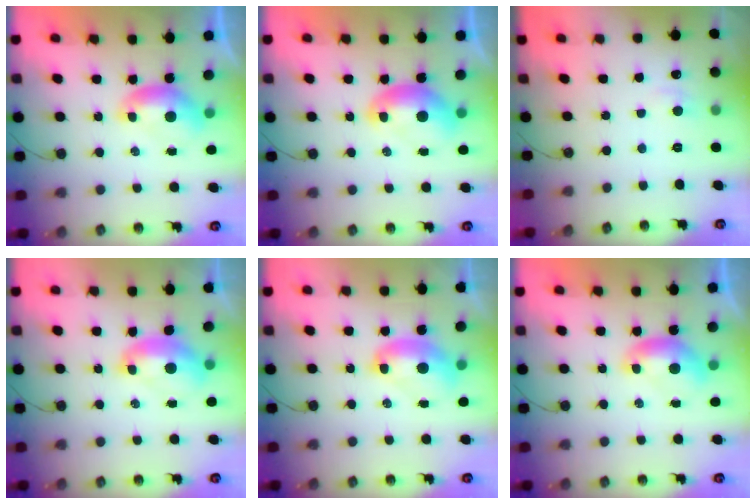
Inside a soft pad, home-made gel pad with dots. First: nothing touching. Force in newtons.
{"total": 2.1, "press": 2.0, "slide": 0.6}
{"total": 0.8, "press": 0.5, "slide": 0.6}
{"total": 2.1, "press": 2.0, "slide": 0.7}
{"total": 3.3, "press": 3.3, "slide": 0.2}
{"total": 0.0}